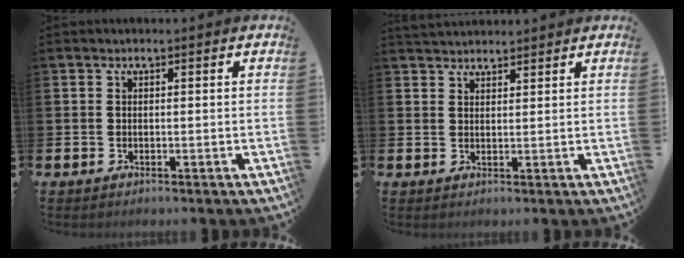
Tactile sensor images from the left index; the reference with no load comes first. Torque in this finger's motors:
{"motor_torque": [-0.02, -0.14, 0.04, 0.08]}